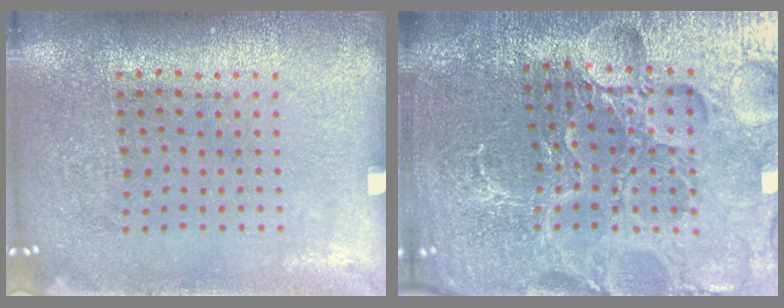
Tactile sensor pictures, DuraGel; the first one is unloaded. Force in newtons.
{"total": 5.6, "press": 5.2, "slide": 2.1}